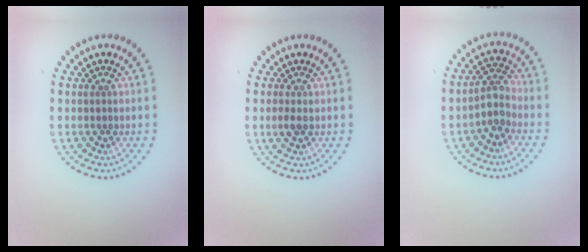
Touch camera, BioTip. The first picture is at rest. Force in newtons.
{"total": 1.2, "press": 1.2, "slide": 0.1}
{"total": 2.6, "press": 2.2, "slide": 1.5}